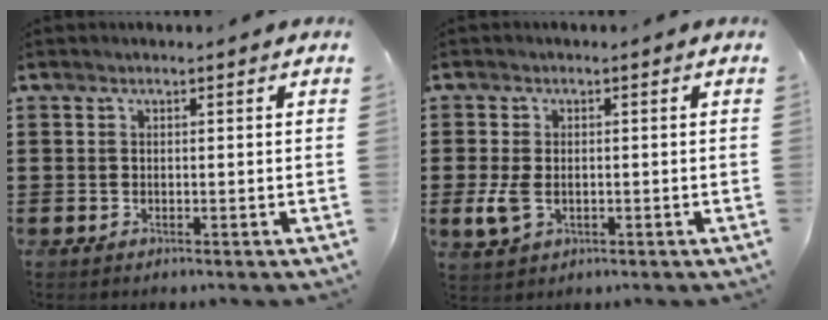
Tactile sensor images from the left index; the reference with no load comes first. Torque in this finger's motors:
{"motor_torque": [0.56, 0.22, 0.13, 0.07]}